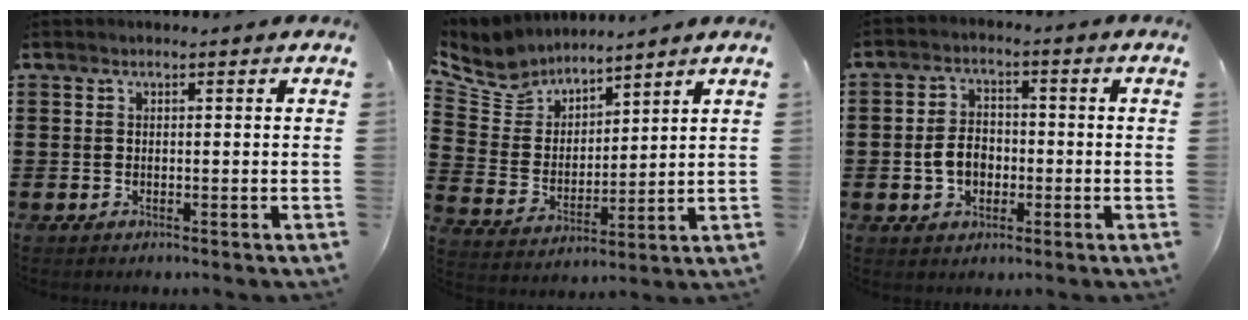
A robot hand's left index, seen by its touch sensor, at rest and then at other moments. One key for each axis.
{"total": 6.8, "fx": 6.3, "fy": 2.6, "fz": 0.4, "tx": -0.052, "ty": -0.046, "tz": 0.113}
{"total": 4.8, "fx": -1.1, "fy": 3.4, "fz": 3.2, "tx": -0.078, "ty": 0.003, "tz": -0.025}